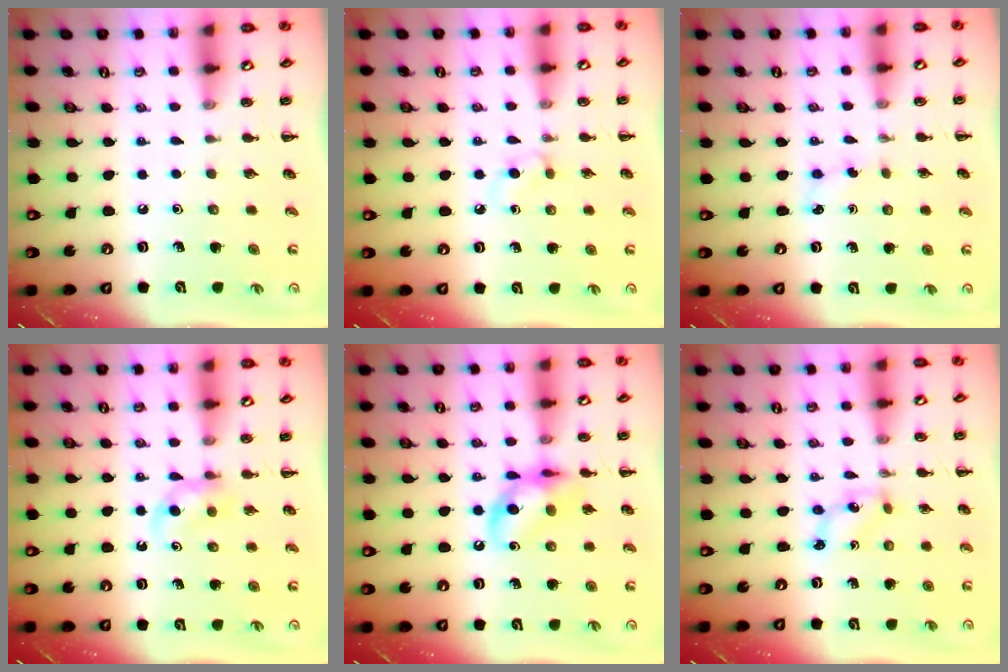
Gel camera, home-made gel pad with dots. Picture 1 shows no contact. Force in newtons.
{"total": 2.4, "press": 2.1, "slide": 1.1}
{"total": 3.0, "press": 2.8, "slide": 0.9}
{"total": 3.8, "press": 3.5, "slide": 1.6}
{"total": 14.1, "press": 13.9, "slide": 2.4}
{"total": 1.9, "press": 1.9, "slide": 0.3}